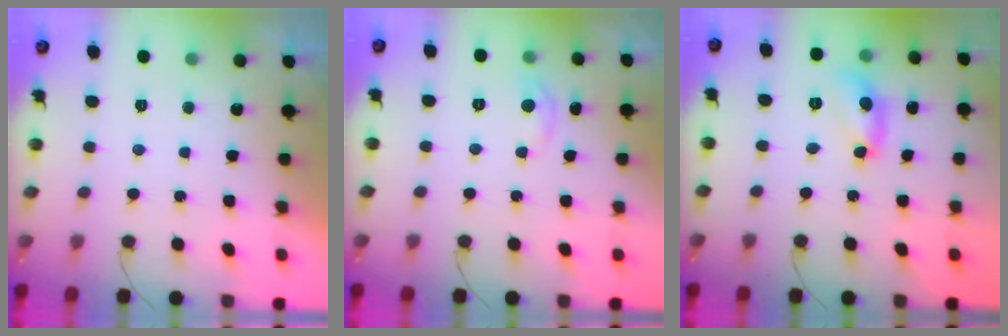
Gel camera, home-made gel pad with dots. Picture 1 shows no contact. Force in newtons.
{"total": 4.3, "press": 4.3, "slide": 0.6}
{"total": 9.8, "press": 9.8, "slide": 0.7}